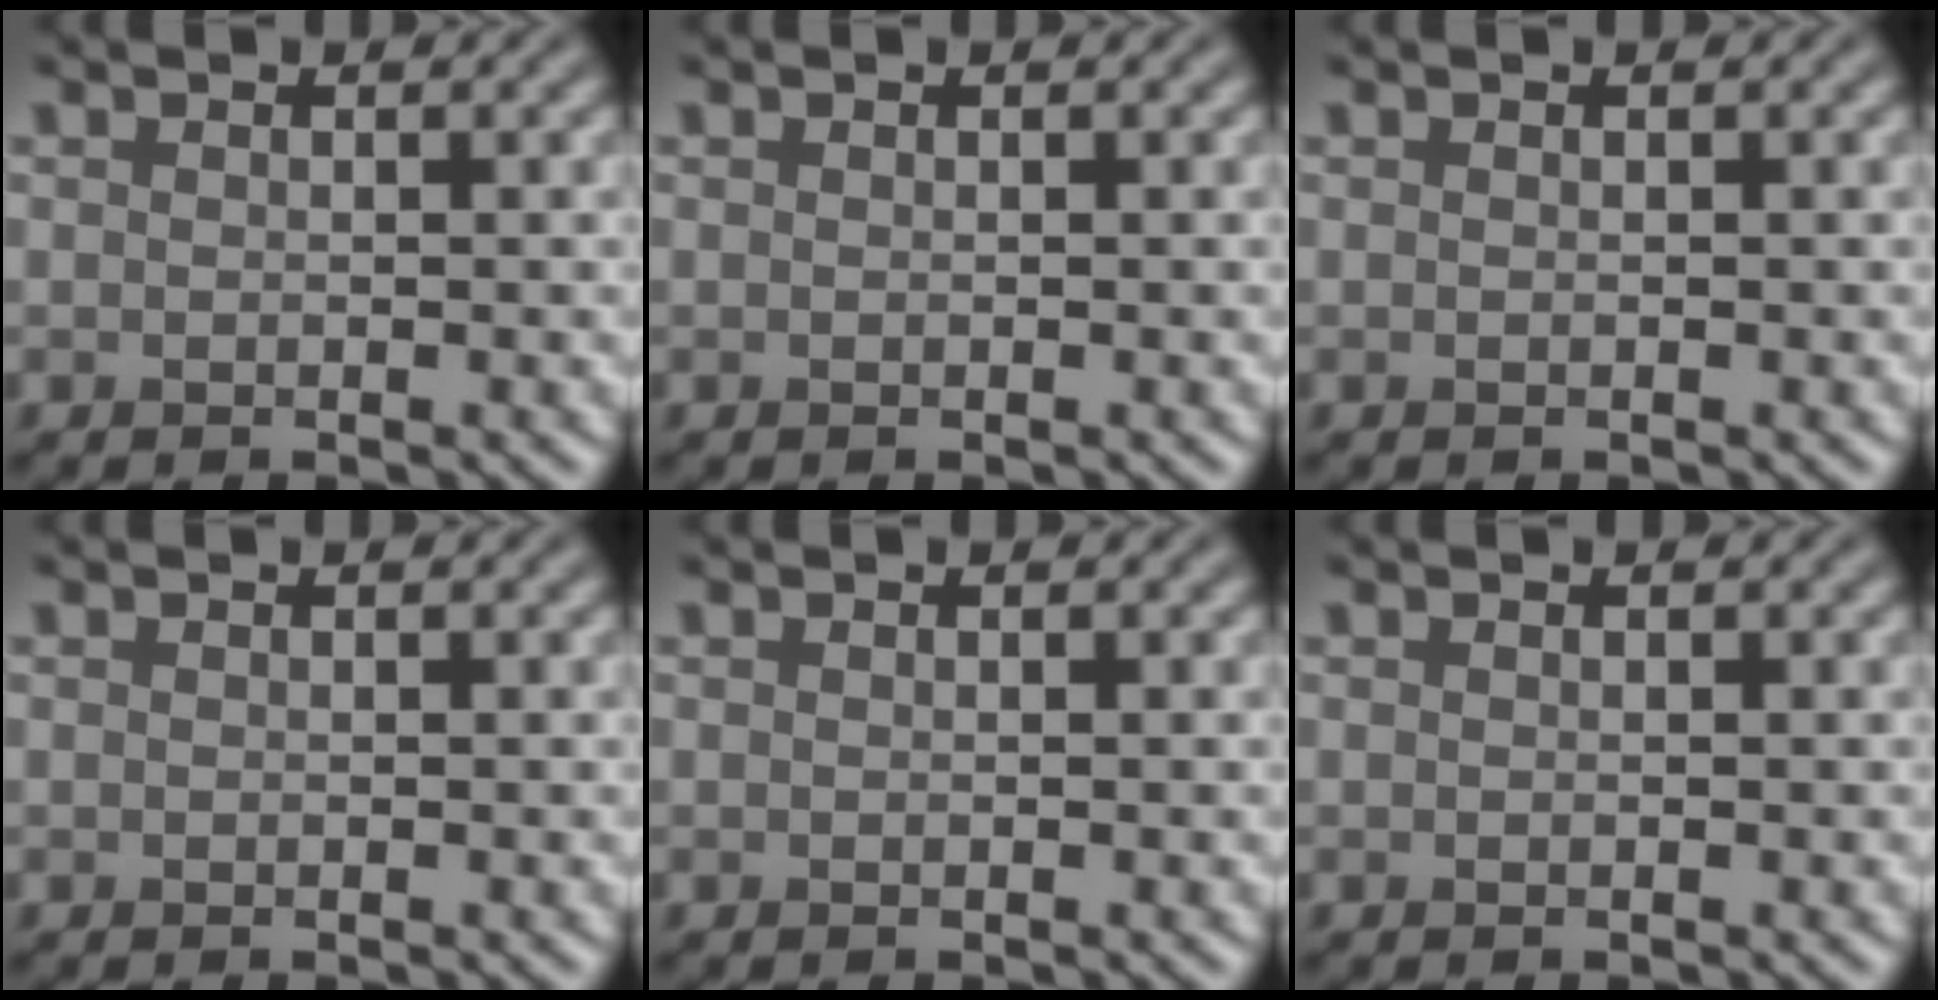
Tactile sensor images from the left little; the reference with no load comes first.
{"total": 0.0}
{"total": 0.0}
{"total": 0.0}
{"total": 0.0}
{"total": 0.0}